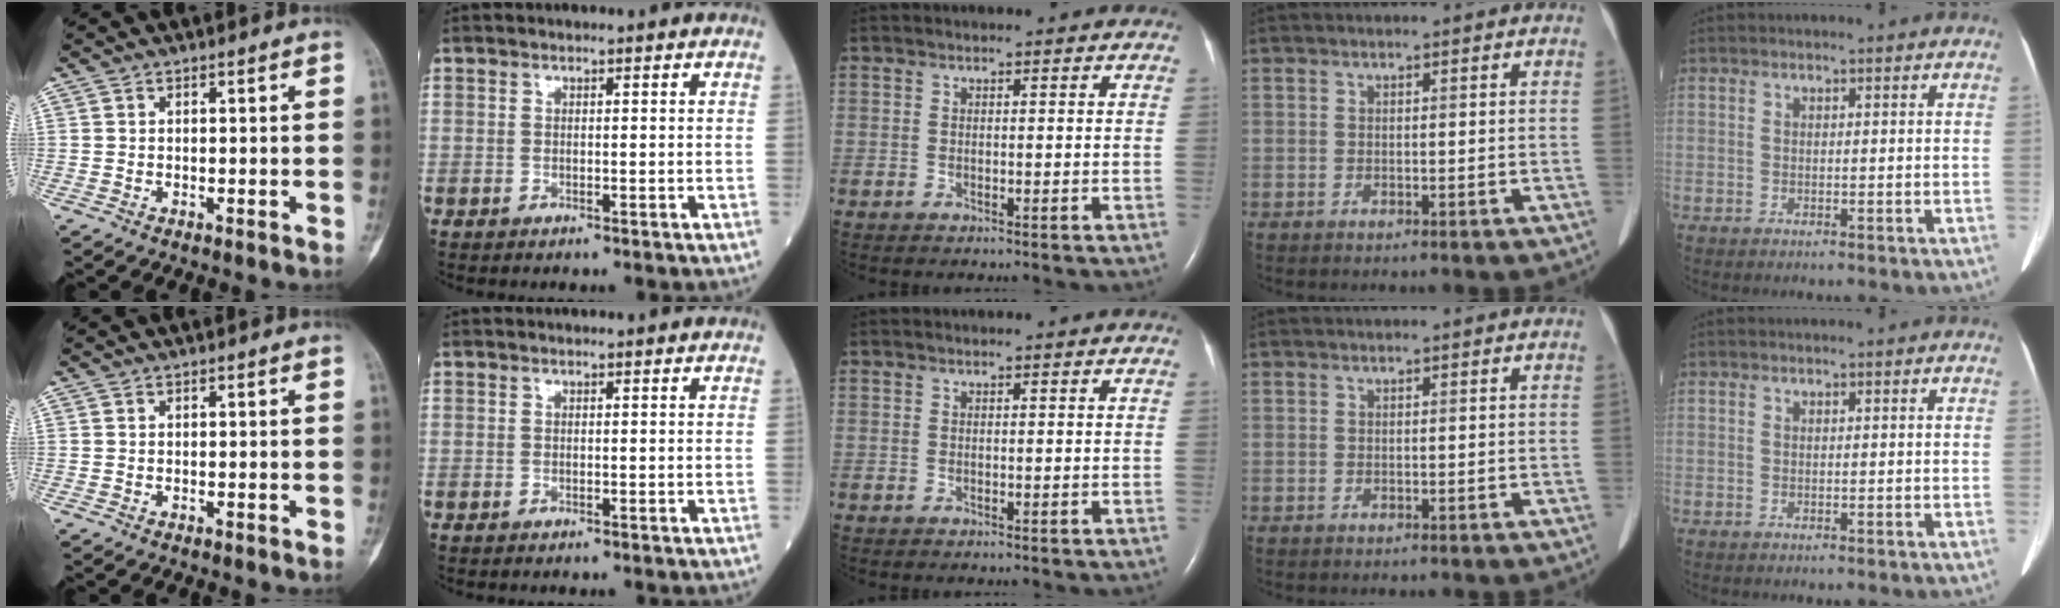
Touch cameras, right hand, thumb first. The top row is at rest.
{}